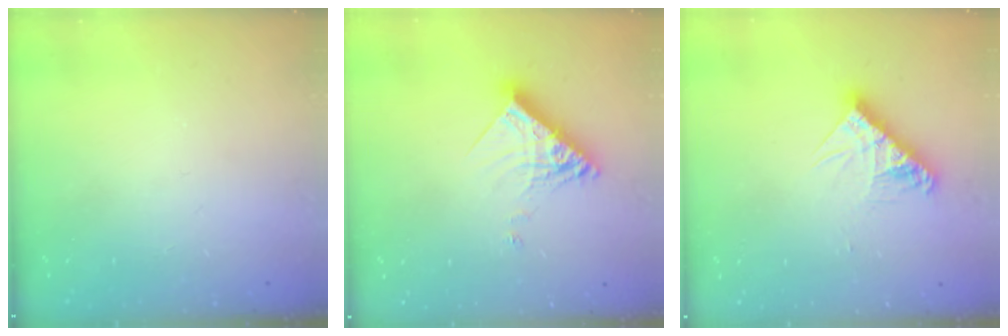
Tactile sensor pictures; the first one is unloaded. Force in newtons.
{"total": 12.3, "press": 12.3, "slide": 0.9}
{"total": 10.8, "press": 10.8, "slide": 1.0}